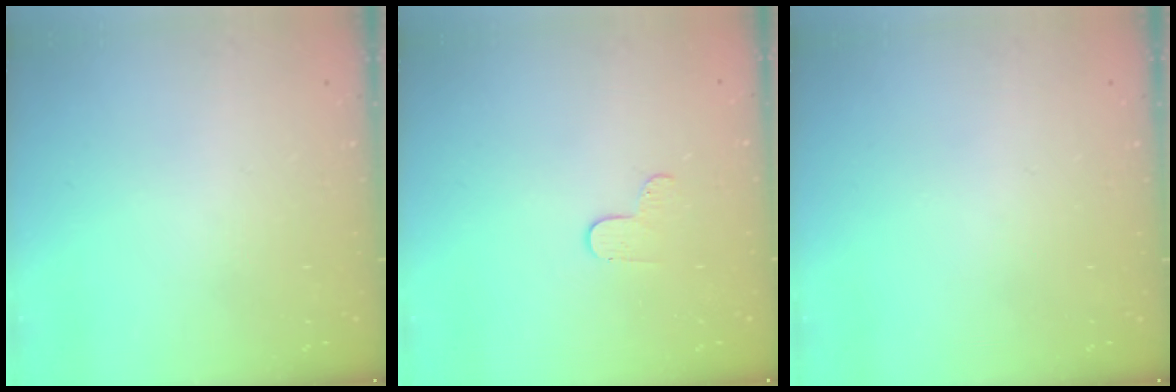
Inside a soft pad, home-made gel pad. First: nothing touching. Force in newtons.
{"total": 3.9, "press": 3.9, "slide": 0.4}
{"total": 0.0}